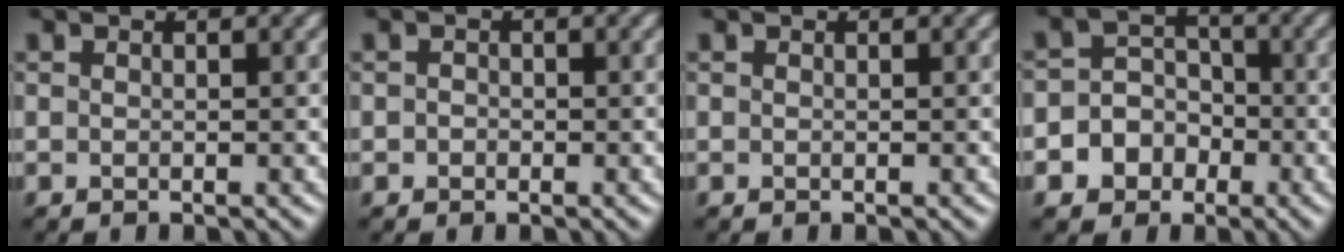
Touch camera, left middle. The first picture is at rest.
{"total": 0.6, "force": [-0.3, 0.5, 0.1], "torque": [0.005, -0.002, -0.007]}
{"total": 0.0}
{"total": 6.0, "force": [-3.2, 5.1, 0.7], "torque": [-0.005, 0.006, -0.075]}